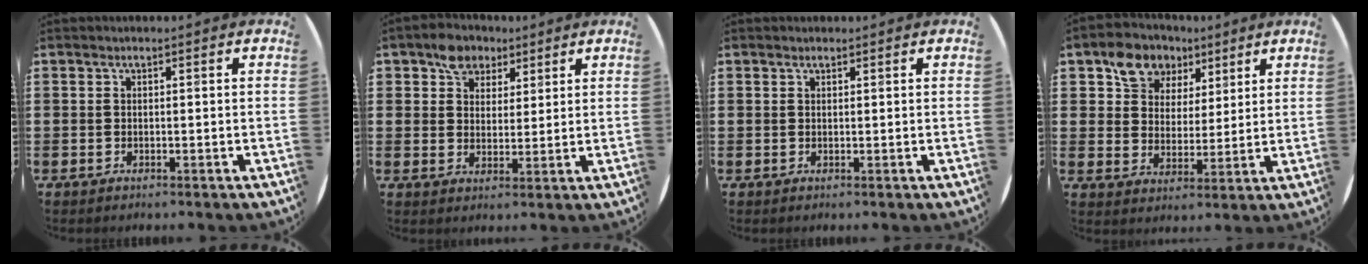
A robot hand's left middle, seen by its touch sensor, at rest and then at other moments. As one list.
[{"total": 4.8, "force": [3.6, 3.1, 0.7], "torque": [-0.021, 0.006, 0.067]}, {"total": 0.6, "force": [0.5, 0.3, 0.0], "torque": [-0.001, 0.003, 0.010]}, {"total": 7.7, "force": [5.4, 5.4, 1.3], "torque": [-0.046, -0.004, 0.099]}]